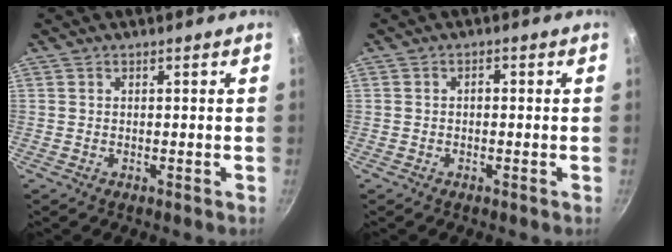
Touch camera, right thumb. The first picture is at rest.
{"total": 1.1, "force": [-0.3, 0.8, 0.8], "torque": [-0.012, 0.008, -0.005]}